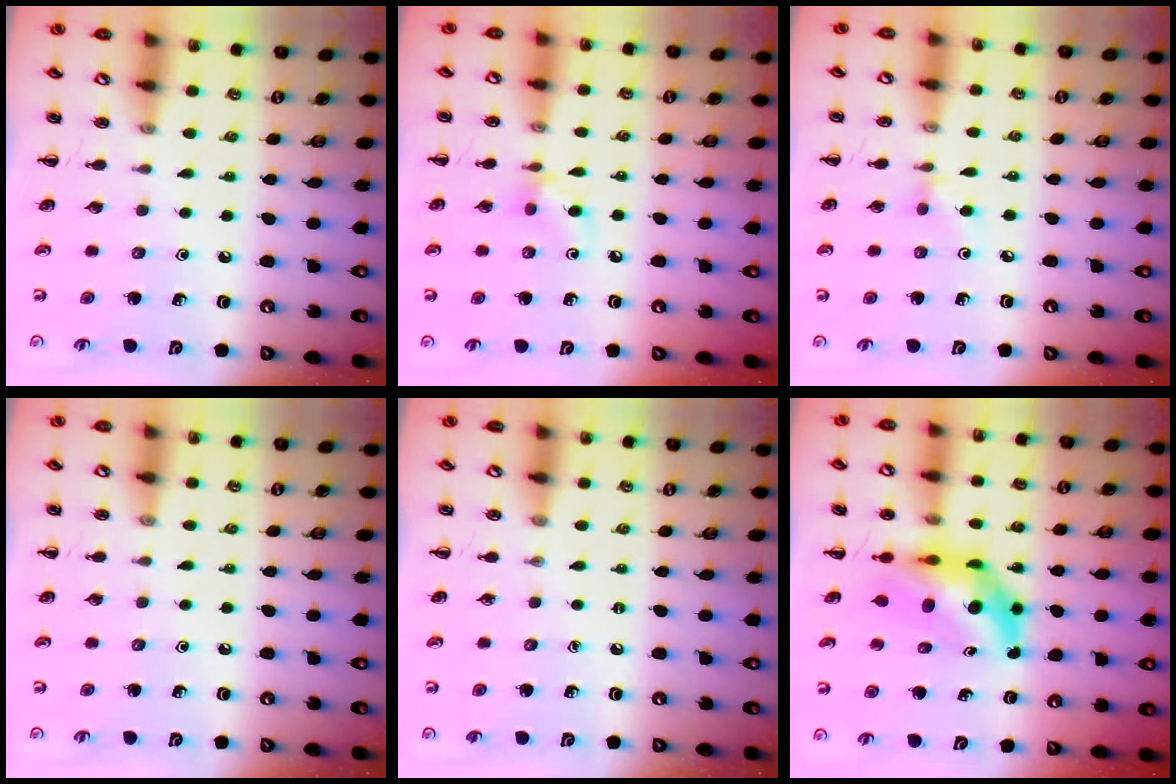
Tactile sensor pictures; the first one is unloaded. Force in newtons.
{"total": 6.5, "press": 6.3, "slide": 1.5}
{"total": 3.8, "press": 3.6, "slide": 1.2}
{"total": 0.0}
{"total": 0.0}
{"total": 7.0, "press": 6.7, "slide": 2.1}